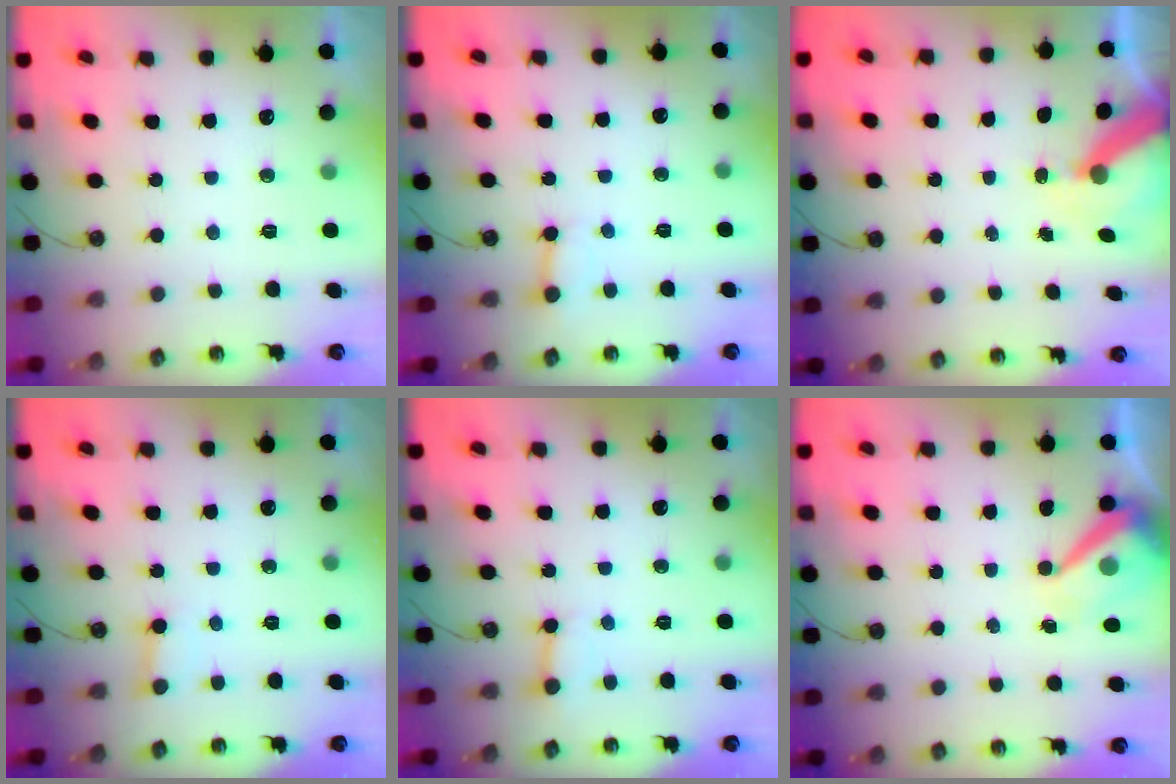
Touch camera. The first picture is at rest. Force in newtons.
{"total": 2.8, "press": 2.8, "slide": 0.4}
{"total": 9.1, "press": 9.1, "slide": 0.7}
{"total": 2.2, "press": 2.2, "slide": 0.1}
{"total": 2.8, "press": 2.8, "slide": 0.4}
{"total": 9.4, "press": 9.3, "slide": 1.1}